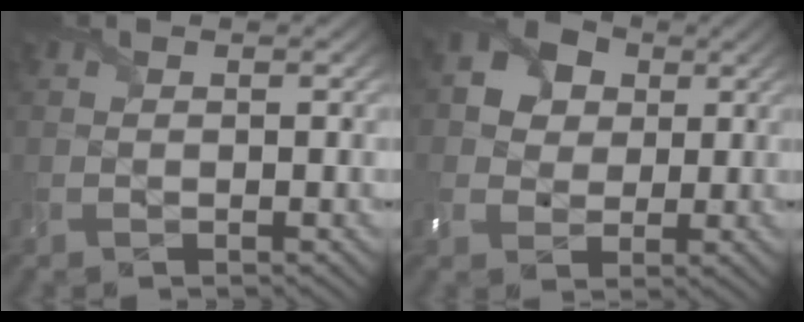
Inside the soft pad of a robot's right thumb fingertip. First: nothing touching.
{"total": 7.2, "force": [2.1, 6.1, 3.3], "torque": [-0.100, 0.014, 0.023]}